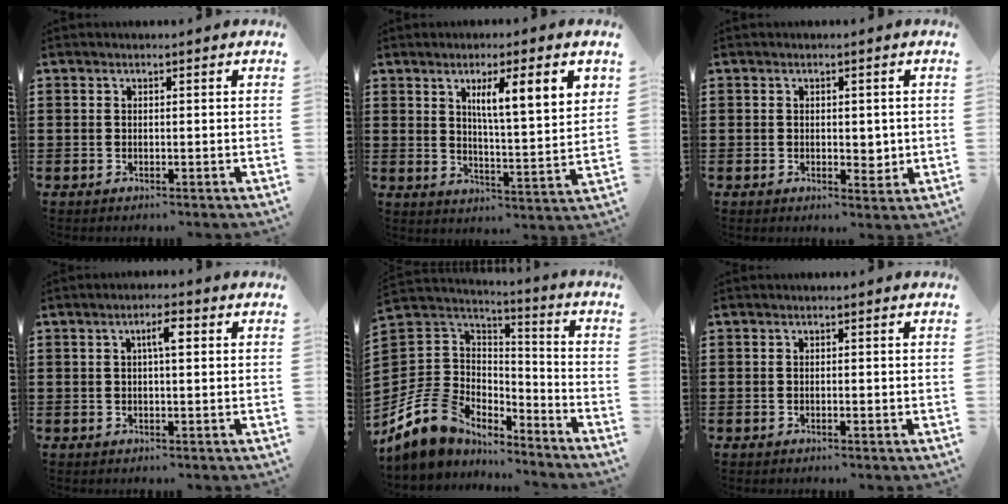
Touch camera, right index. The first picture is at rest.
{"total": 7.5, "force": [3.6, 0.9, 6.5], "torque": [-0.115, -0.009, 0.054]}
{"total": 2.7, "force": [0.0, 1.8, 2.0], "torque": [-0.032, 0.003, -0.002]}
{"total": 3.1, "force": [0.7, 0.8, 2.9], "torque": [-0.050, 0.006, 0.007]}
{"total": 10.8, "force": [-7.1, 7.7, 2.9], "torque": [-0.109, 0.017, -0.138]}
{"total": 0.5, "force": [-0.1, 0.2, 0.5], "torque": [-0.010, -0.002, -0.002]}